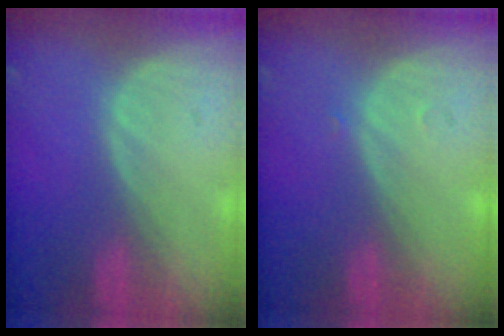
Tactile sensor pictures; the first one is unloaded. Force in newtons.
{"total": 0.5, "press": 0.4, "slide": 0.3}